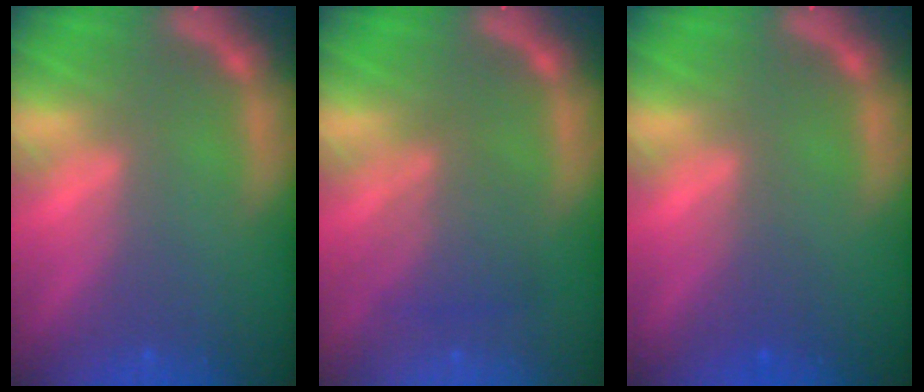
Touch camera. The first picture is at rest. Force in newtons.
{"total": 3.5}
{"total": 1.5}